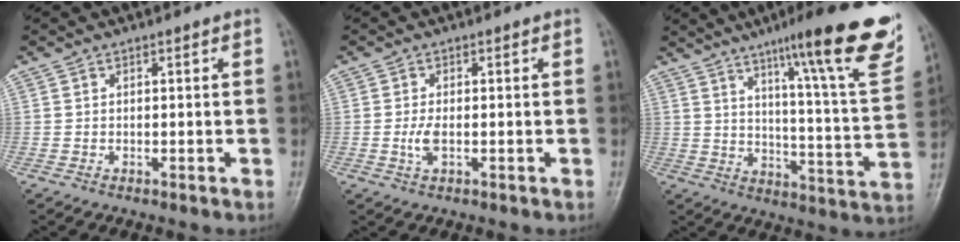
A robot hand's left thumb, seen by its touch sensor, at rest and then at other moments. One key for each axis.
{"total": 2.8, "fx": -0.5, "fy": 1.2, "fz": 2.5, "tx": -0.058, "ty": 0.001, "tz": -0.009}
{"total": 24.0, "fx": 14.5, "fy": 3.2, "fz": 18.9, "tx": -0.242, "ty": -0.058, "tz": 0.203}